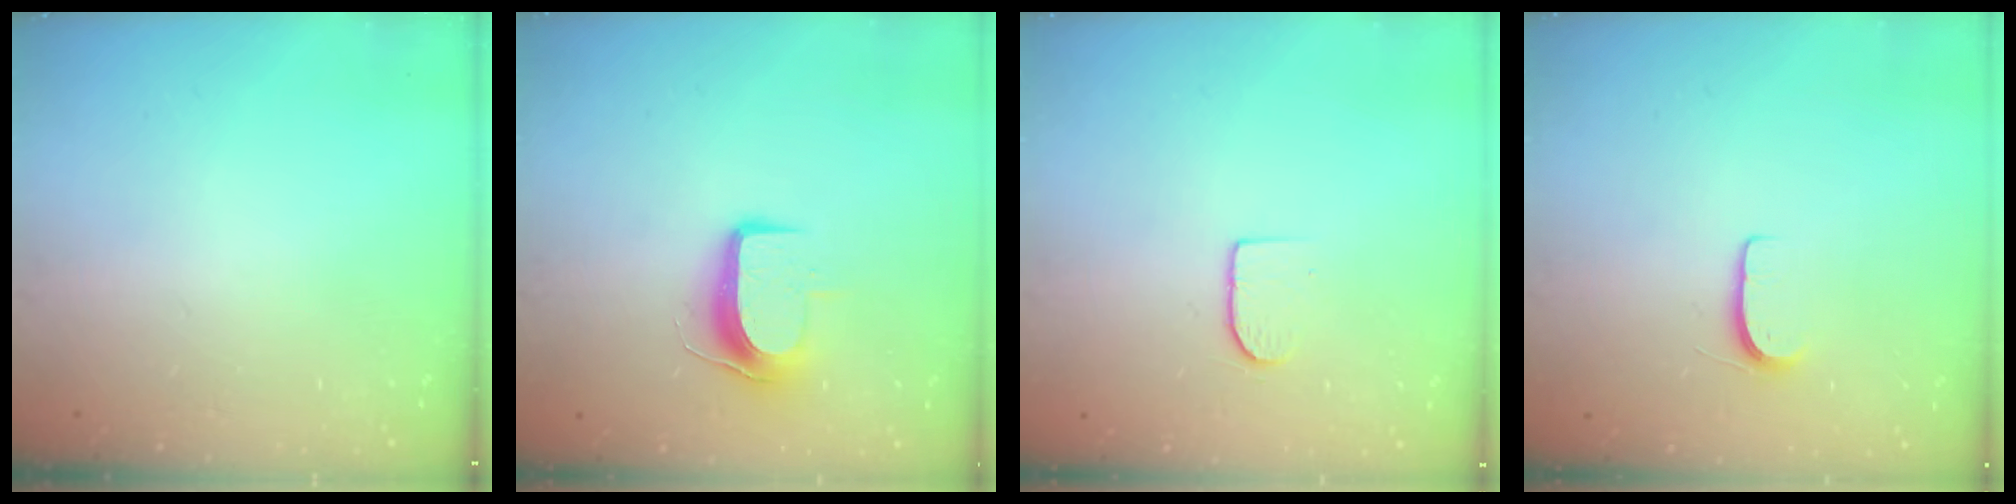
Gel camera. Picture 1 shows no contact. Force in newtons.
{"total": 8.8, "press": 8.8, "slide": 0.6}
{"total": 6.0, "press": 5.9, "slide": 0.6}
{"total": 5.2, "press": 5.2, "slide": 0.5}